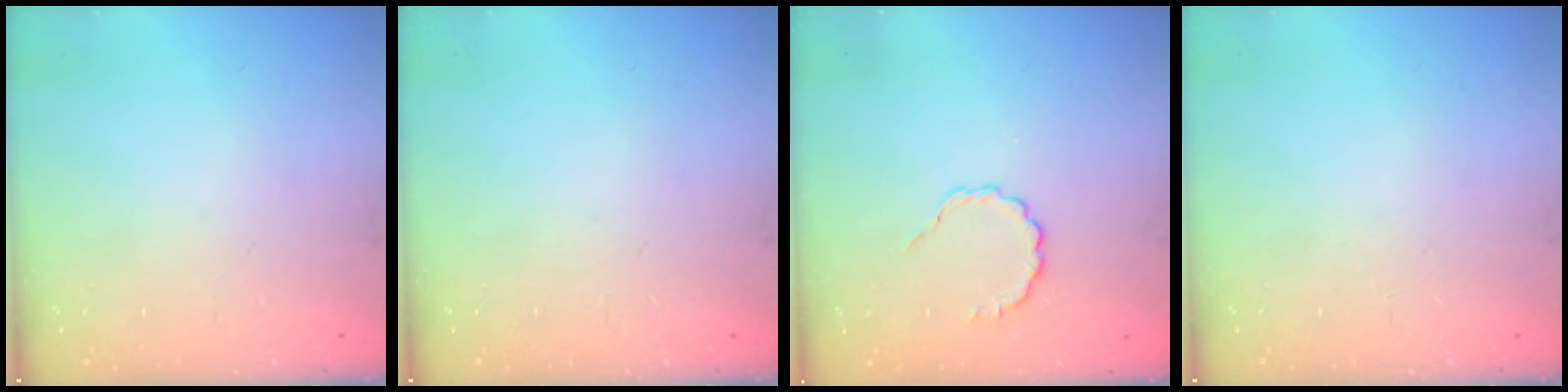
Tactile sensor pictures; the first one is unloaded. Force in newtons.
{"total": 0.0}
{"total": 3.5, "press": 3.3, "slide": 1.2}
{"total": 0.0}